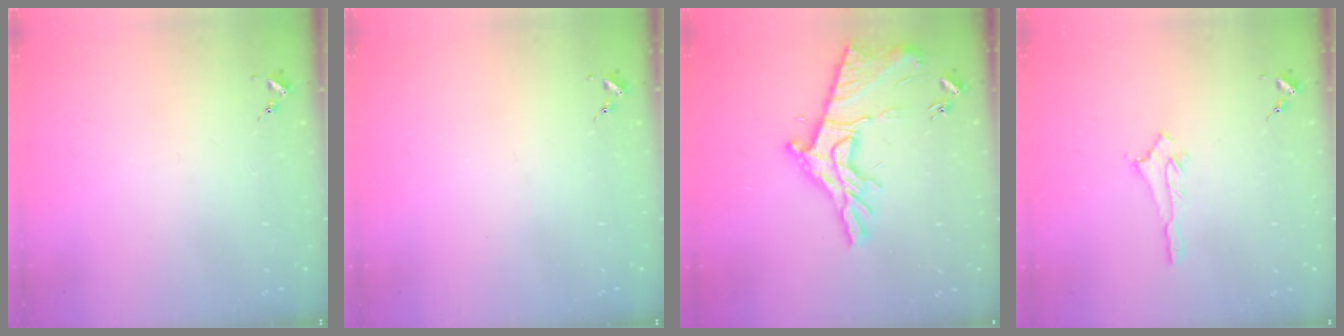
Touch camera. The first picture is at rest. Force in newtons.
{"total": 0.0}
{"total": 17.4, "press": 17.3, "slide": 0.9}
{"total": 2.9, "press": 2.9, "slide": 0.2}